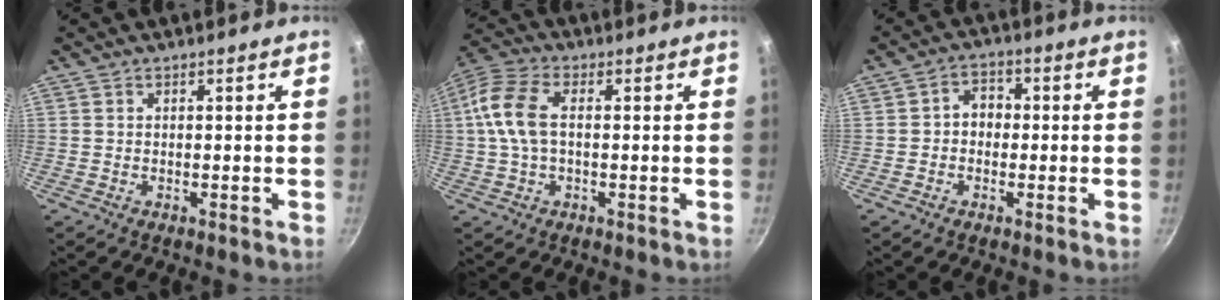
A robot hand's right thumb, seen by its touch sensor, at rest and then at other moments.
{"total": 9.6, "force": [0.8, 5.3, 8.0], "torque": [-0.176, 0.022, 0.003]}
{"total": 4.2, "force": [-0.3, 3.5, 2.4], "torque": [-0.011, 0.014, -0.014]}